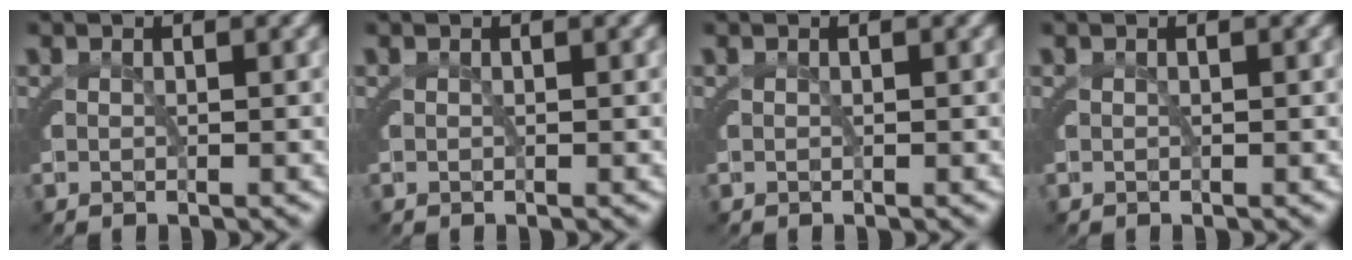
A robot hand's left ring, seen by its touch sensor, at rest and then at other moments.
{"total": 0.0}
{"total": 0.0}
{"total": 0.0}